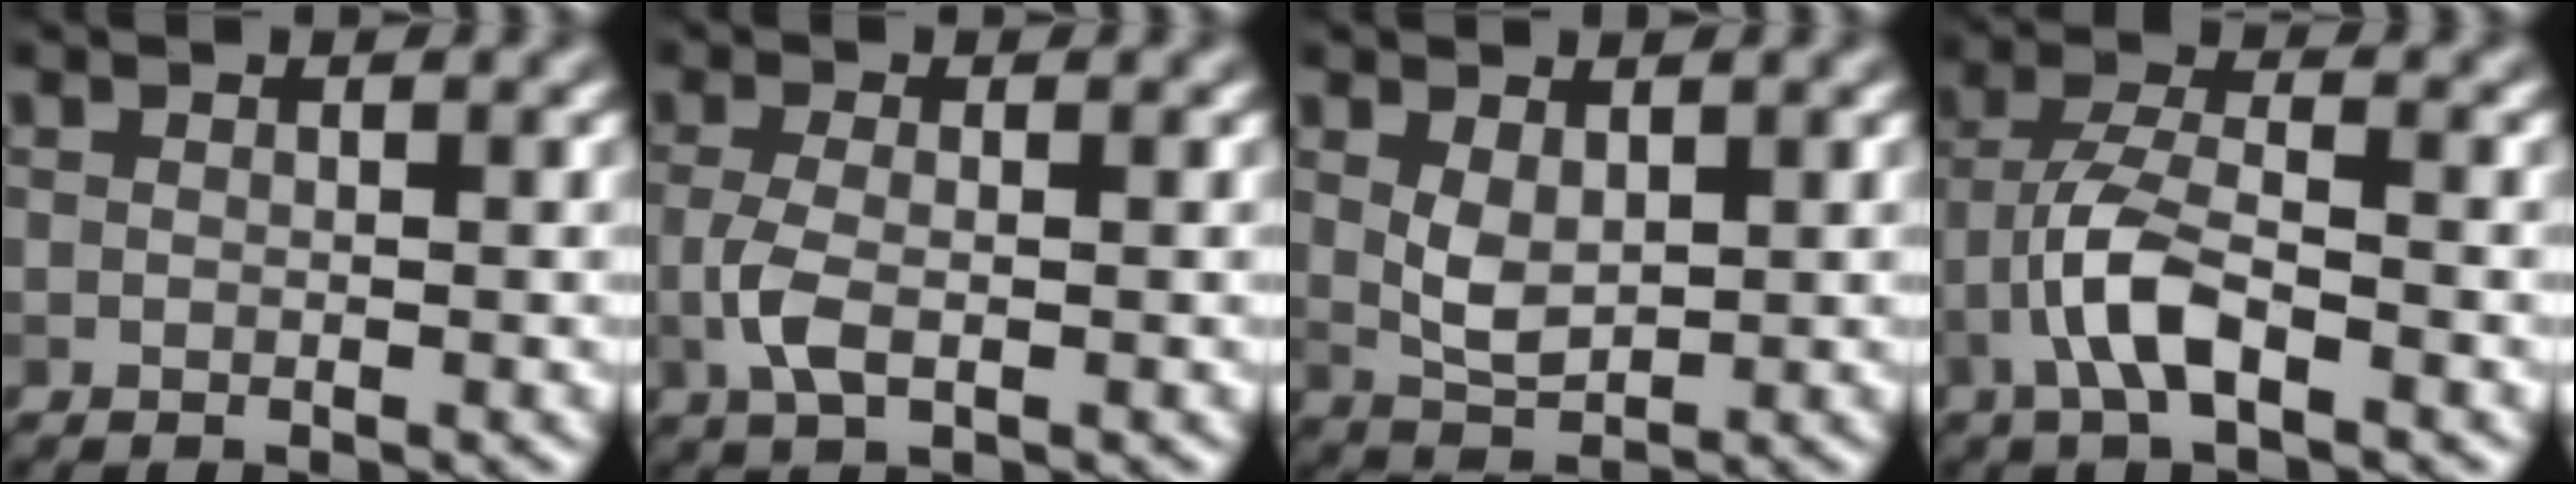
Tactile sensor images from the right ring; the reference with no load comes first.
{"total": 2.6, "force": [-0.7, 1.0, 2.3], "torque": [-0.057, -0.004, -0.018]}
{"total": 2.7, "force": [0.6, 1.5, 2.2], "torque": [-0.052, -0.003, 0.018]}
{"total": 4.7, "force": [-2.2, 1.4, 3.9], "torque": [-0.077, 0.008, -0.050]}